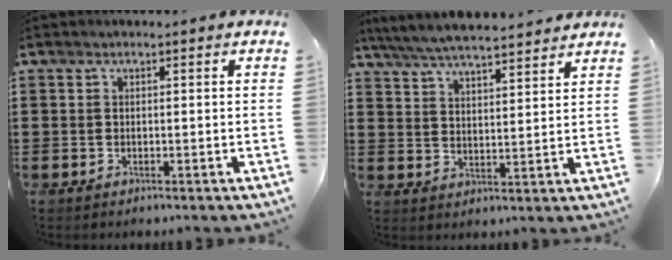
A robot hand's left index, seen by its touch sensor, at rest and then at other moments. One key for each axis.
{"total": 5.9, "fx": 5.6, "fy": 0.5, "fz": 1.8, "tx": -0.057, "ty": -0.024, "tz": 0.100}